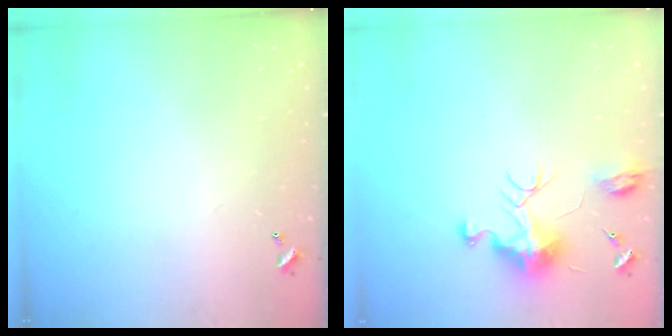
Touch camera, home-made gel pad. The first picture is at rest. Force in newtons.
{"total": 9.5, "press": 9.5, "slide": 0.5}